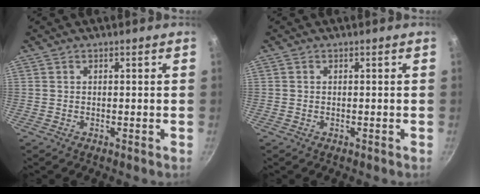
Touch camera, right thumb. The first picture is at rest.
{"total": 0.0}